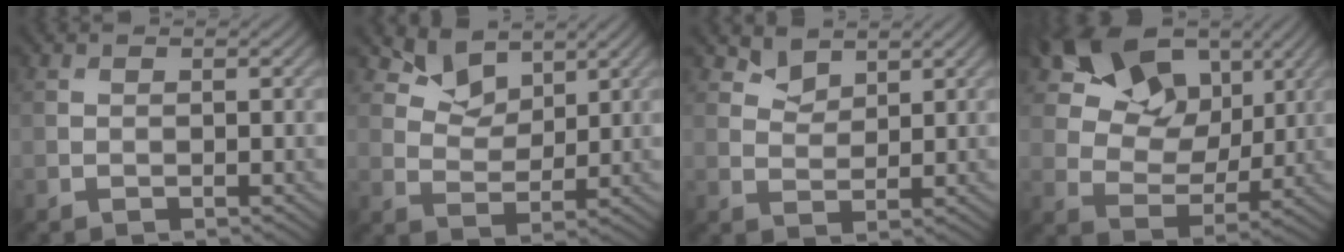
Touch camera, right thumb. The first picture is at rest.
{"total": 4.9, "force": [3.6, 2.7, 2.0], "torque": [-0.048, -0.011, 0.070]}
{"total": 2.6, "force": [2.1, 1.3, 0.8], "torque": [-0.018, -0.007, 0.043]}
{"total": 14.9, "force": [8.0, 9.4, 8.4], "torque": [-0.170, 0.018, 0.125]}